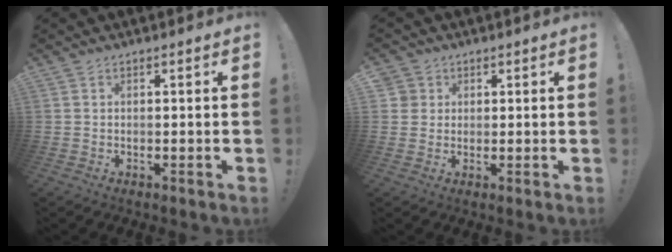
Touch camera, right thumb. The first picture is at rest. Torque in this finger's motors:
{"motor_torque": [0.24, 0.43, 0.11, 0.15, -0.07]}